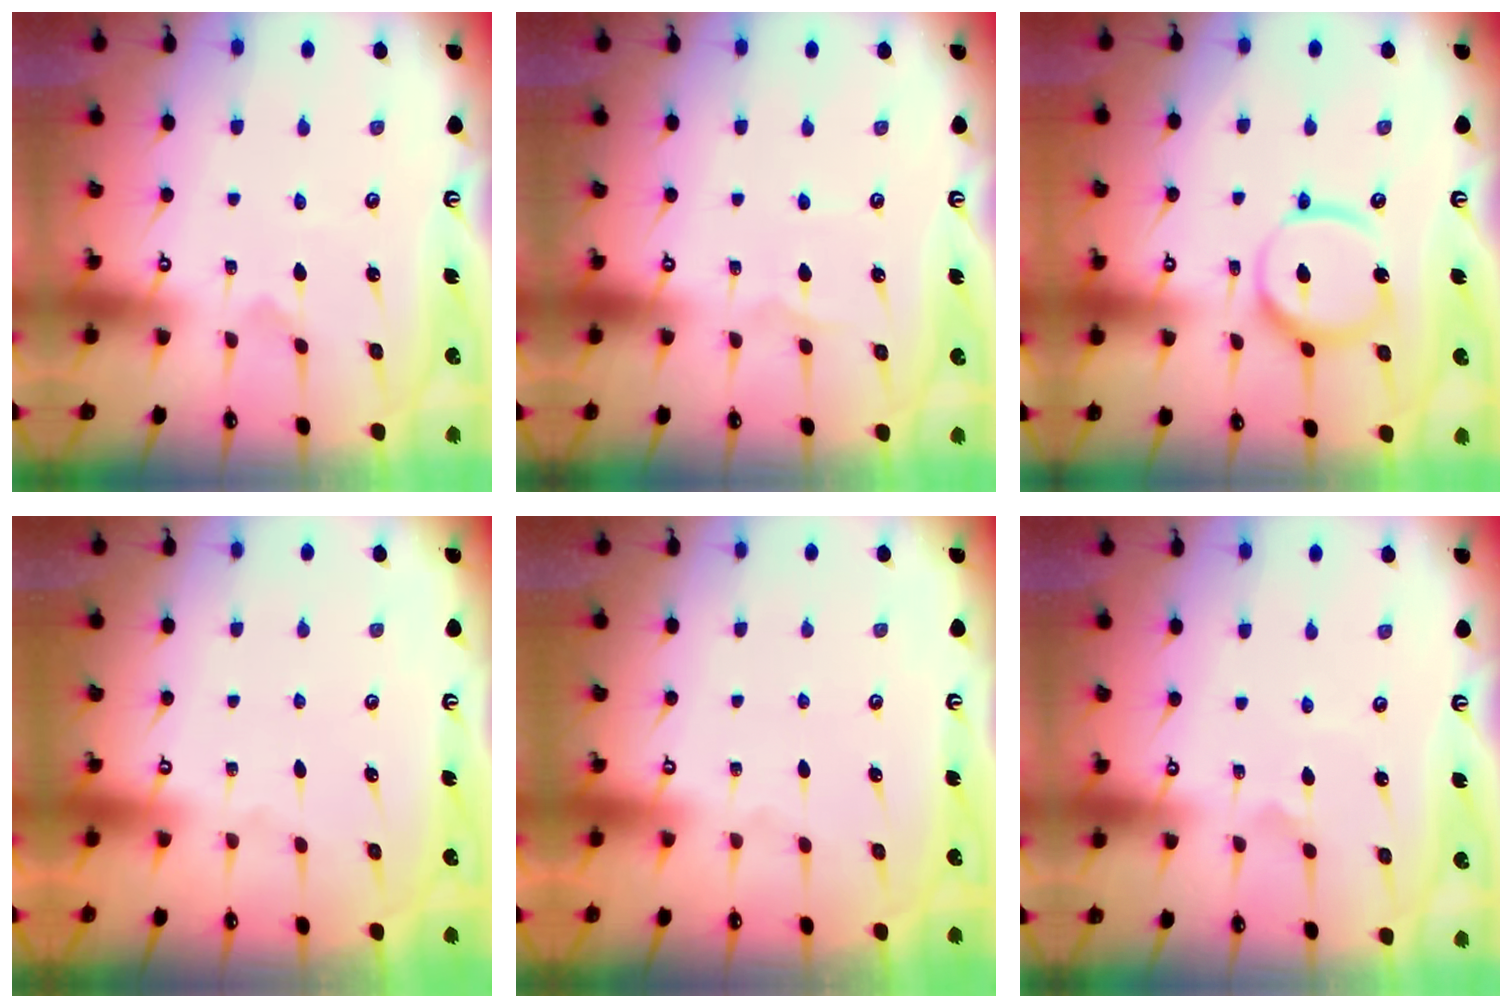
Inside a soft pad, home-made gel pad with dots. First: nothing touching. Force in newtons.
{"total": 1.1, "press": 1.1, "slide": 0.1}
{"total": 15.8, "press": 15.7, "slide": 1.8}
{"total": 0.0}
{"total": 0.0}
{"total": 1.7, "press": 1.7, "slide": 0.1}